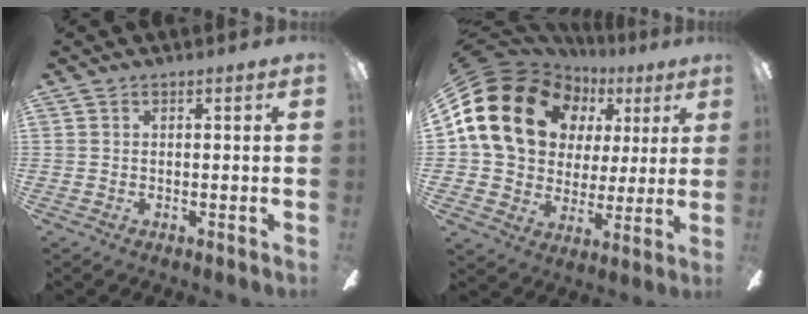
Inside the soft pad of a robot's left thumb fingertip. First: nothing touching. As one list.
[{"total": 21.7, "force": [7.0, 17.5, 10.8], "torque": [-0.201, -0.009, 0.145]}]